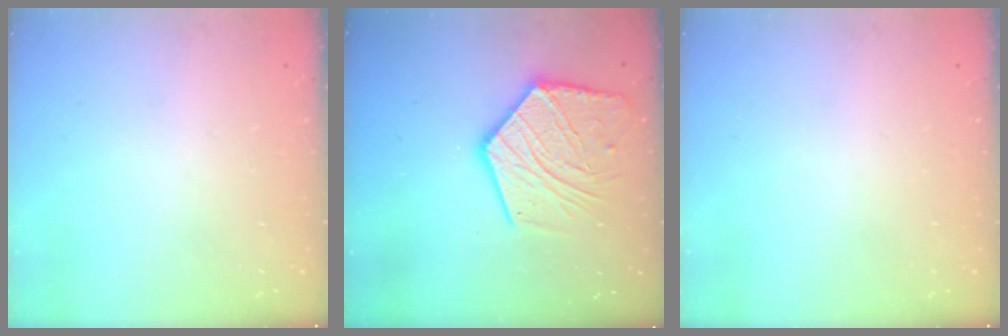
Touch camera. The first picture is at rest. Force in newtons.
{"total": 19.2, "press": 19.1, "slide": 1.4}
{"total": 0.0}